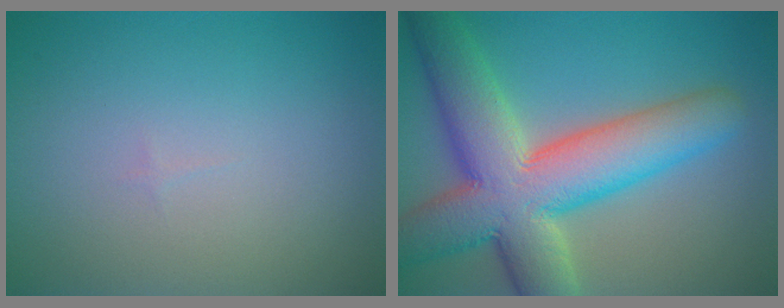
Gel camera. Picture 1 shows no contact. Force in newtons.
{"total": 12.1, "press": 12.0, "slide": 0.8}